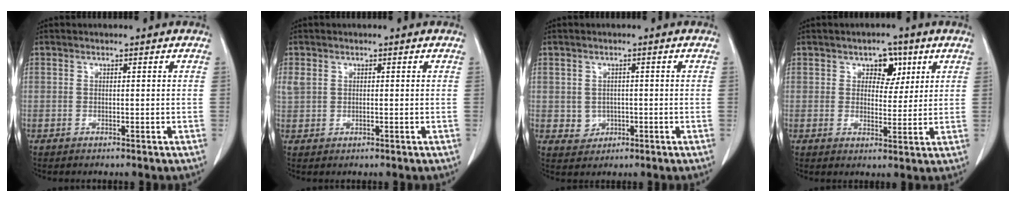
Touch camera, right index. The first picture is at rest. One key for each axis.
{"total": 2.0, "fx": 0.5, "fy": 1.4, "fz": 1.3, "tx": -0.043, "ty": 0.013, "tz": 0.015}
{"total": 2.8, "fx": -0.2, "fy": 2.8, "fz": 0.6, "tx": -0.001, "ty": 0.006, "tz": 0.008}
{"total": 4.6, "fx": 2.2, "fy": 2.9, "fz": 2.8, "tx": -0.033, "ty": 0.008, "tz": 0.032}